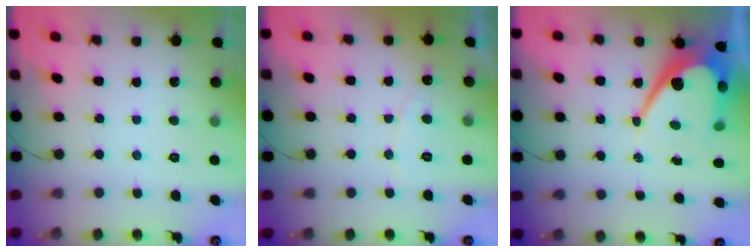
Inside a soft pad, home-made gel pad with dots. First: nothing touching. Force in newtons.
{"total": 4.4, "press": 4.4, "slide": 0.3}
{"total": 14.4, "press": 14.4, "slide": 0.9}